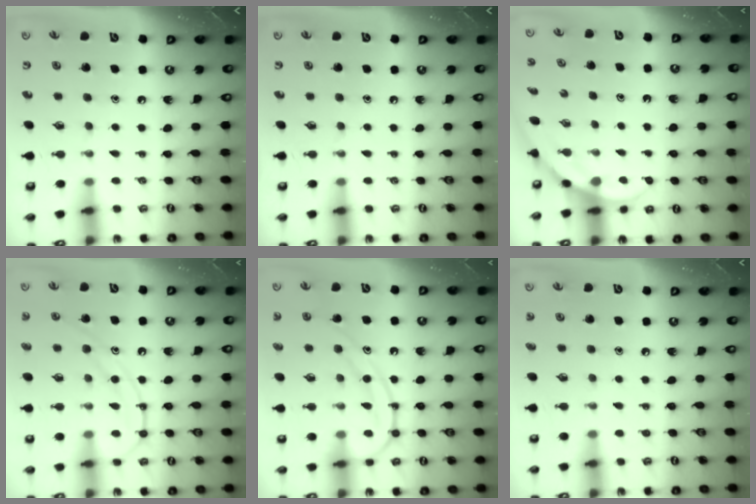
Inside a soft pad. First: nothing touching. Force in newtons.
{"total": 0.0}
{"total": 4.1, "press": 4.1, "slide": 0.3}
{"total": 13.2, "press": 13.2, "slide": 1.2}
{"total": 12.6, "press": 12.6, "slide": 0.5}
{"total": 4.8, "press": 4.7, "slide": 0.2}